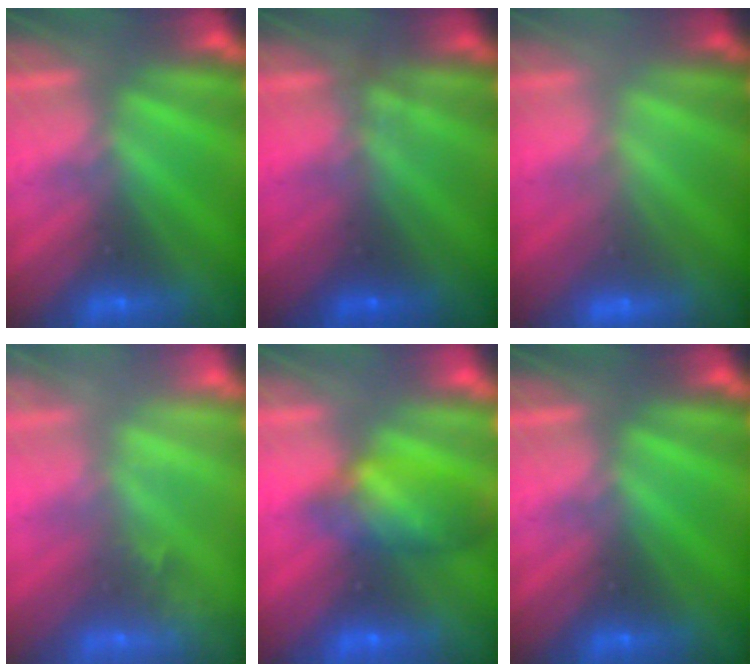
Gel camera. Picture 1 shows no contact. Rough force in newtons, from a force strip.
{"total": 1.2}
{"total": 2.3}
{"total": 2.3}
{"total": 10.1}
{"total": 0.0}